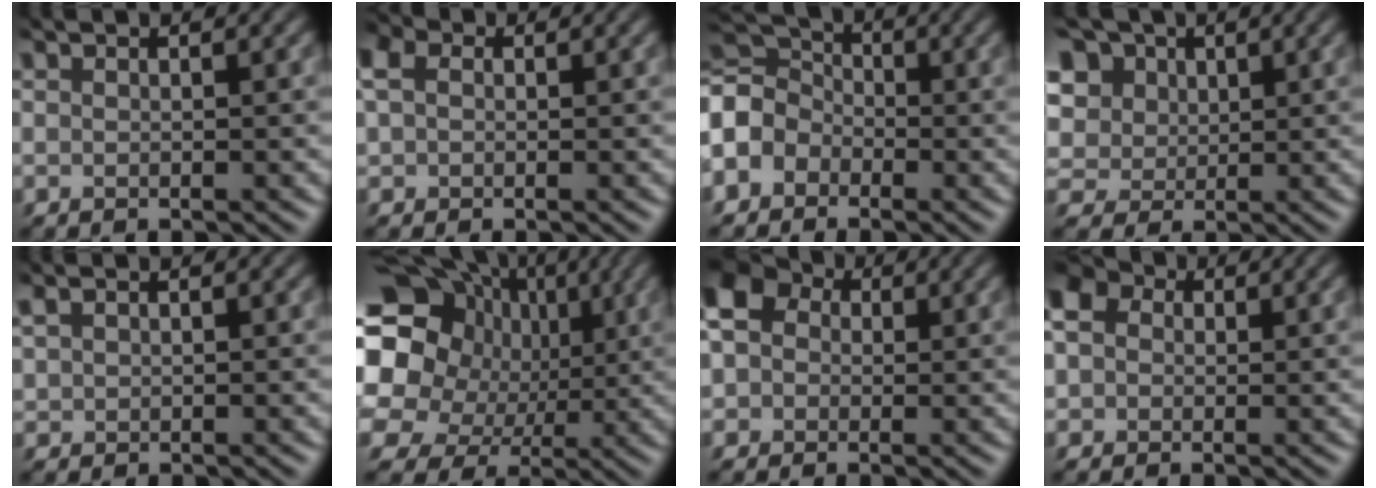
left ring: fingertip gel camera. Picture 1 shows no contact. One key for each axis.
{"total": 3.0, "fx": 0.8, "fy": 2.4, "fz": 1.6, "tx": -0.048, "ty": 0.009, "tz": 0.019}
{"total": 5.2, "fx": -2.2, "fy": 4.3, "fz": 2.0, "tx": -0.063, "ty": 0.013, "tz": -0.057}
{"total": 7.5, "fx": 3.8, "fy": 5.4, "fz": 3.5, "tx": -0.096, "ty": 0.019, "tz": 0.061}
{"total": 0.6, "fx": 0.6, "fy": 0.2, "fz": 0.0, "tx": -0.007, "ty": 0.005, "tz": 0.022}
{"total": 17.2, "fx": 2.5, "fy": 14.7, "fz": 8.6, "tx": -0.197, "ty": 0.019, "tz": 0.037}
{"total": 6.5, "fx": 1.7, "fy": 5.4, "fz": 3.2, "tx": -0.079, "ty": 0.024, "tz": 0.012}
{"total": 4.4, "fx": 1.3, "fy": 3.6, "fz": 2.1, "tx": -0.065, "ty": 0.016, "tz": 0.019}